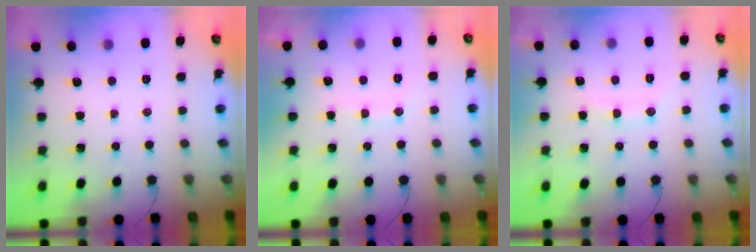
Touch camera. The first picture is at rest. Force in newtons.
{"total": 6.7, "press": 6.6, "slide": 1.3}
{"total": 7.1, "press": 6.9, "slide": 1.4}